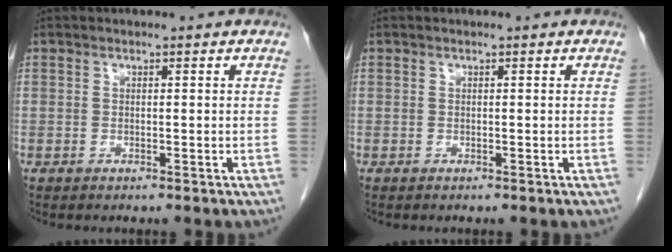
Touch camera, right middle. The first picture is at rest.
{"total": 0.0}